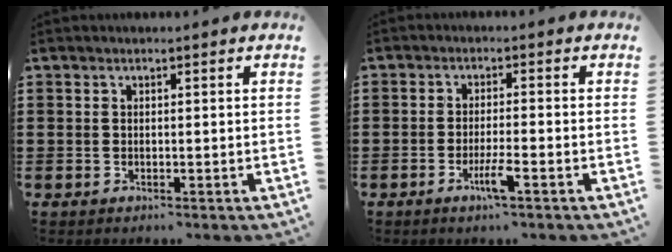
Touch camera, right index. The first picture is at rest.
{"total": 3.9, "force": [-2.1, 0.1, 3.3], "torque": [-0.068, -0.011, -0.040]}